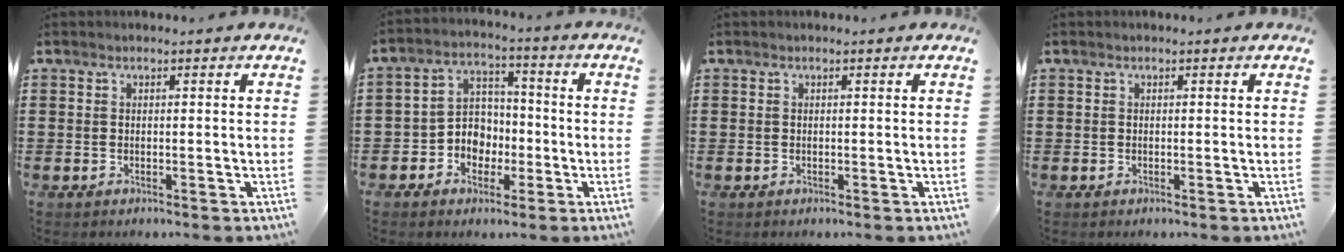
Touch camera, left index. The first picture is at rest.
{"total": 5.7, "force": [-2.0, 5.0, 1.8], "torque": [-0.048, 0.015, -0.041]}
{"total": 0.0}
{"total": 0.0}